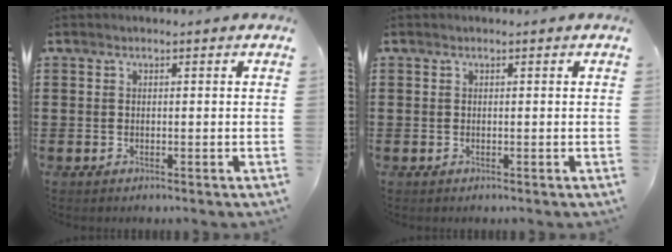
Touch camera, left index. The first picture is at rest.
{"total": 0.0}